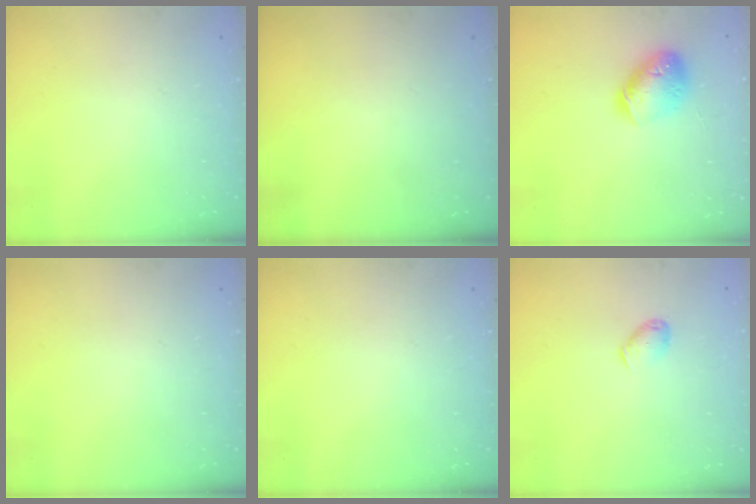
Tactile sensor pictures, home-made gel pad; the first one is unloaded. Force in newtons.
{"total": 0.0}
{"total": 13.4, "press": 13.2, "slide": 2.1}
{"total": 0.0}
{"total": 0.0}
{"total": 4.6, "press": 4.5, "slide": 0.9}